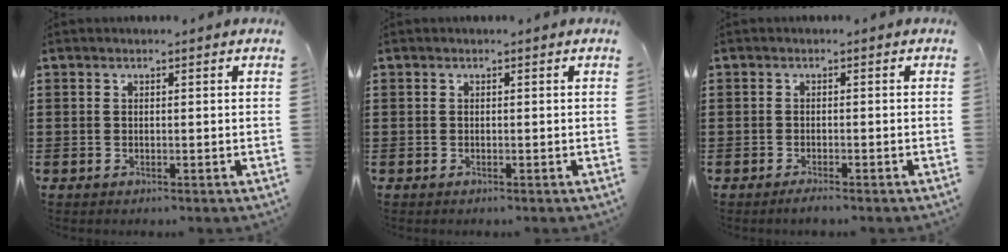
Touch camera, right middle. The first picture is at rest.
{"total": 0.0}
{"total": 1.2, "force": [-1.0, 0.1, 0.7], "torque": [-0.012, -0.005, -0.017]}